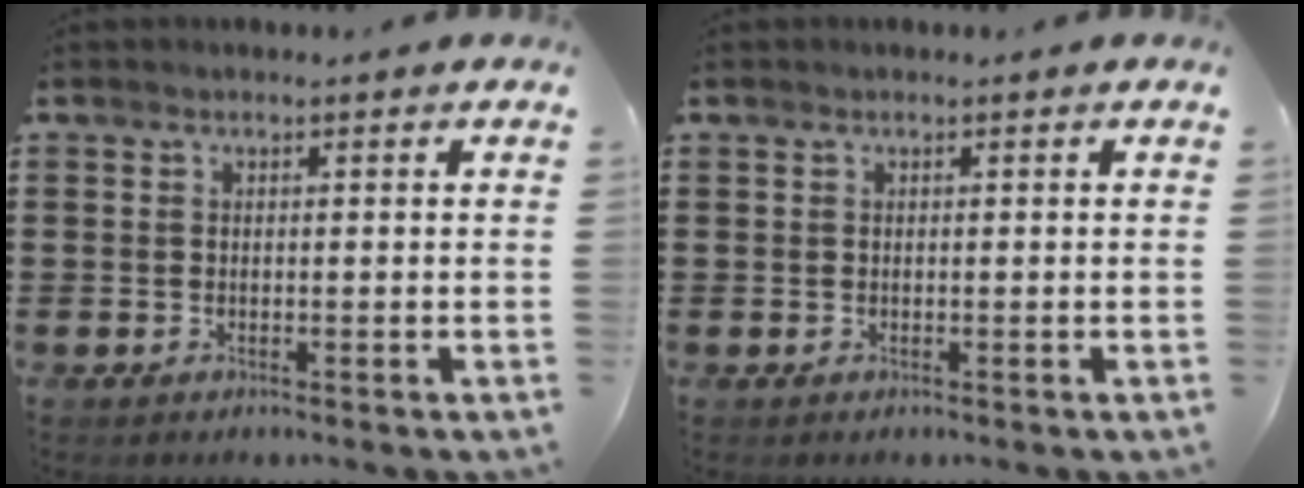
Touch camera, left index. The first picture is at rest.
{"total": 0.0}